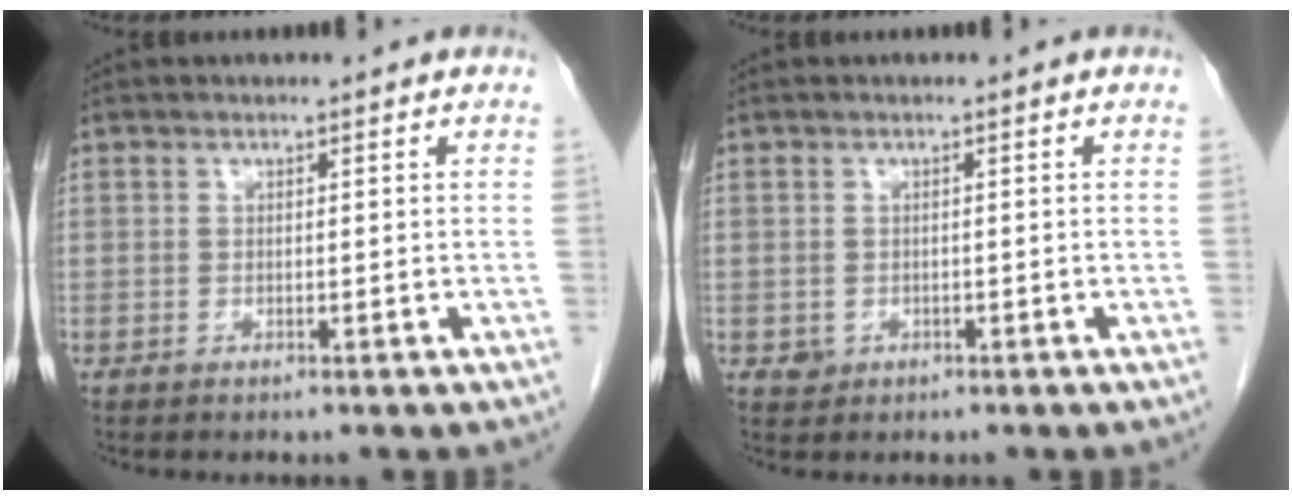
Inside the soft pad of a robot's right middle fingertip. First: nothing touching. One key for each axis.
{"total": 1.2, "fx": -0.3, "fy": 1.1, "fz": 0.3, "tx": -0.004, "ty": 0.003, "tz": -0.001}